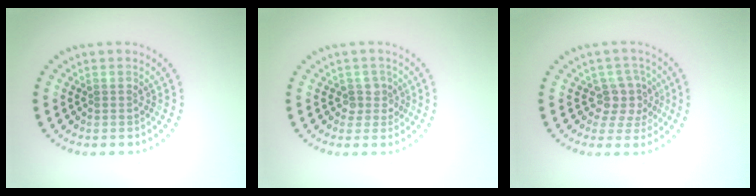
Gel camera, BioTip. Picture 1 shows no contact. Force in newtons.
{"total": 1.8, "press": 1.4, "slide": 1.1}
{"total": 3.0, "press": 2.3, "slide": 1.8}